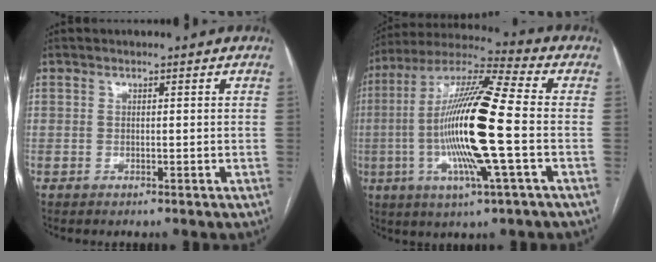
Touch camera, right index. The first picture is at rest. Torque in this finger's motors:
{"motor_torque": [2.14, 0.00, 0.67, 0.21]}